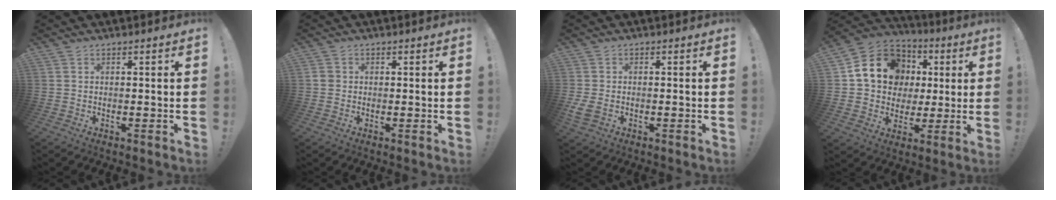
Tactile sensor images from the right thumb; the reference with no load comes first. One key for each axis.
{"total": 1.9, "fx": 0.1, "fy": 1.8, "fz": 0.7, "tx": -0.004, "ty": 0.002, "tz": 0.001}
{"total": 3.6, "fx": -0.4, "fy": 2.5, "fz": 2.6, "tx": -0.057, "ty": -0.005, "tz": -0.007}
{"total": 17.0, "fx": 4.9, "fy": 14.2, "fz": 8.1, "tx": -0.111, "ty": -0.009, "tz": 0.114}